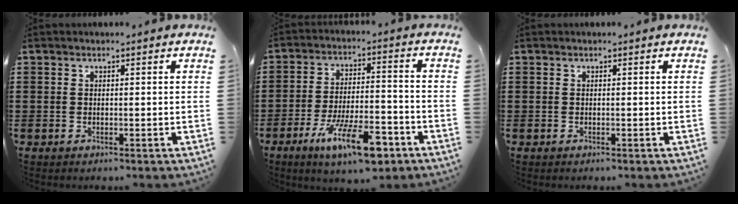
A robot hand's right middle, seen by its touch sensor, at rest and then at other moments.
{"total": 11.6, "force": [-7.2, 3.2, 8.5], "torque": [-0.158, 0.012, -0.133]}
{"total": 0.0}